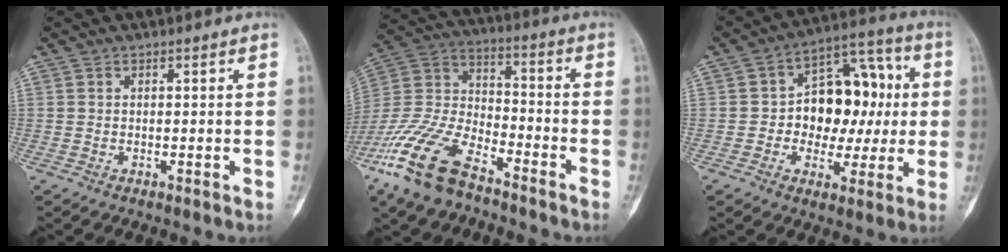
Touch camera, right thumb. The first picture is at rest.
{"total": 18.3, "force": [-11.9, 8.0, 11.3], "torque": [-0.235, 0.051, -0.233]}
{"total": 16.2, "force": [0.7, 11.0, 11.9], "torque": [-0.112, 0.037, 0.008]}